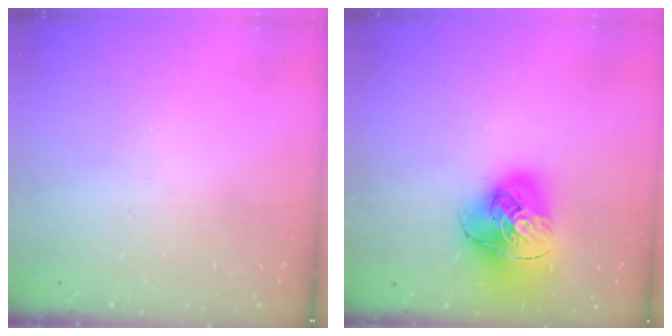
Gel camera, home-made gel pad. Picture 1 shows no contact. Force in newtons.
{"total": 17.1, "press": 17.0, "slide": 2.1}